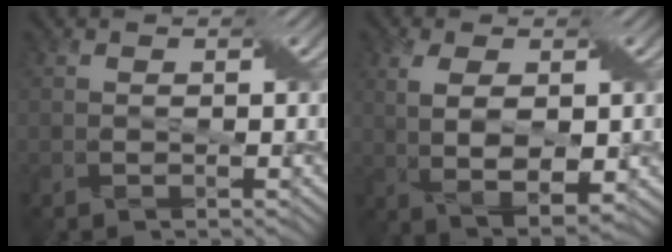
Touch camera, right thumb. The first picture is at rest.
{"total": 5.7, "force": [0.5, 2.7, 5.0], "torque": [-0.108, -0.006, 0.014]}